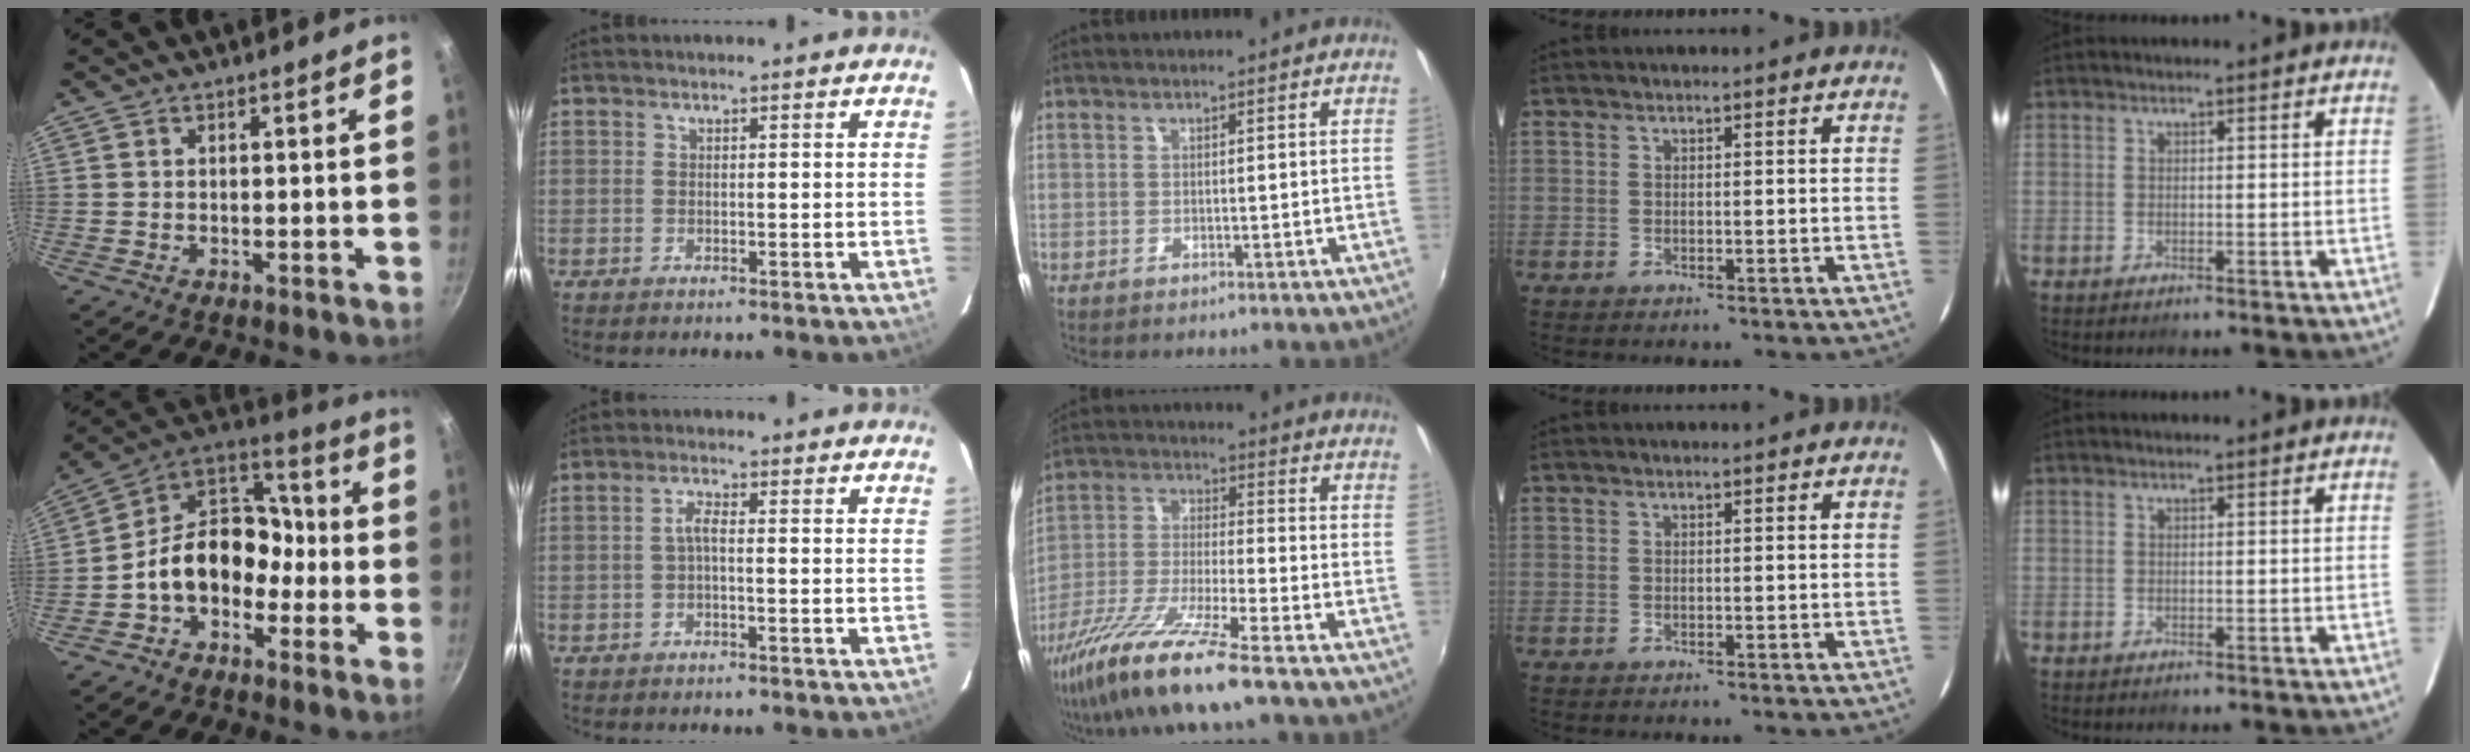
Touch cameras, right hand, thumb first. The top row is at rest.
{"thumb": {"total": 14.6, "force": [-4.3, 11.0, 8.6], "torque": [-0.088, 0.069, -0.097]}, "index": {"total": 1.9, "force": [-0.6, 0.3, 1.8], "torque": [-0.038, 0.007, -0.013]}, "middle": {"total": 15.0, "force": [-10.8, 0.6, 10.3], "torque": [-0.214, -0.033, -0.203]}}